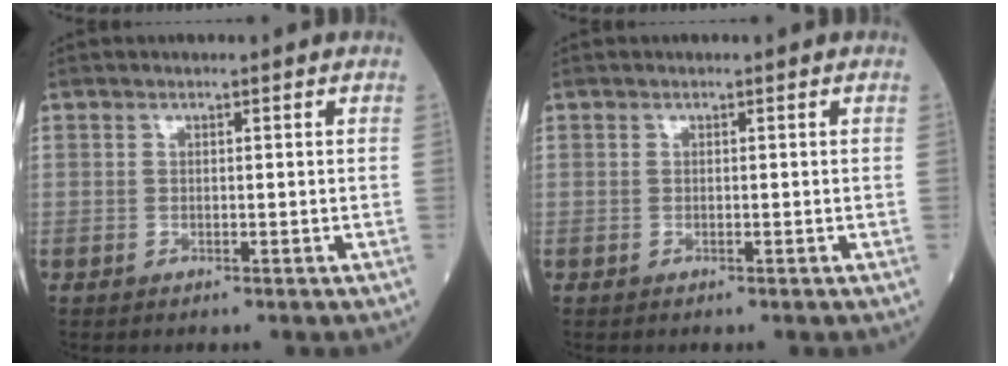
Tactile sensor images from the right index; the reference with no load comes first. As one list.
[{"total": 0.0}]